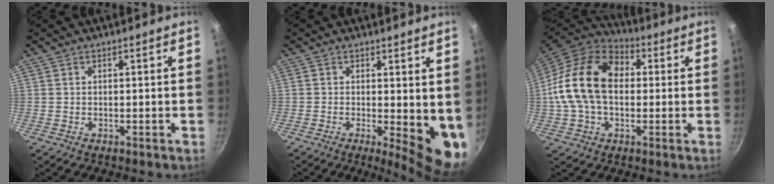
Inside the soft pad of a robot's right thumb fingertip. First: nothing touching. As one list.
[{"total": 9.0, "force": [-0.3, 3.3, 8.4], "torque": [-0.093, -0.017, 0.000]}, {"total": 18.8, "force": [1.3, 13.0, 13.5], "torque": [-0.233, 0.032, 0.007]}]